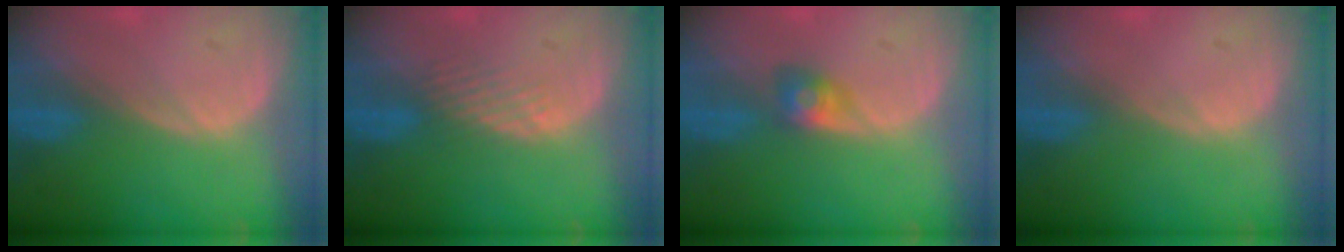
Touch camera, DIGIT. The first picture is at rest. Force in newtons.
{"total": 2.2, "press": 2.2, "slide": 0.2}
{"total": 3.1, "press": 2.7, "slide": 1.5}
{"total": 0.0}